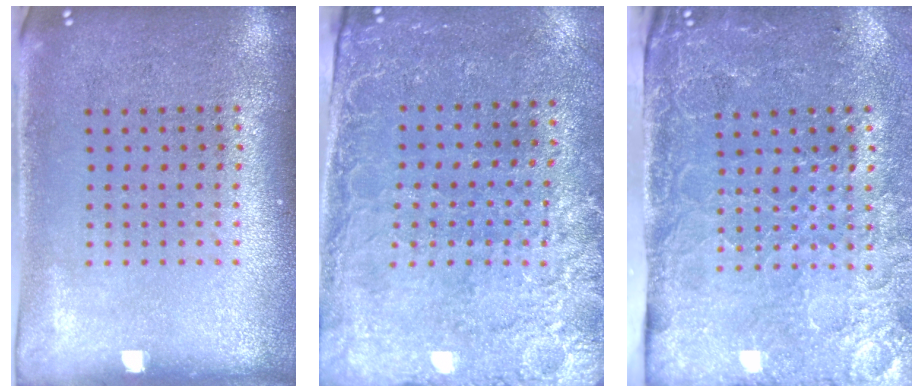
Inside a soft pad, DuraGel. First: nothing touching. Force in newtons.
{"total": 2.7, "press": 2.4, "slide": 1.2}
{"total": 4.4, "press": 3.6, "slide": 2.5}